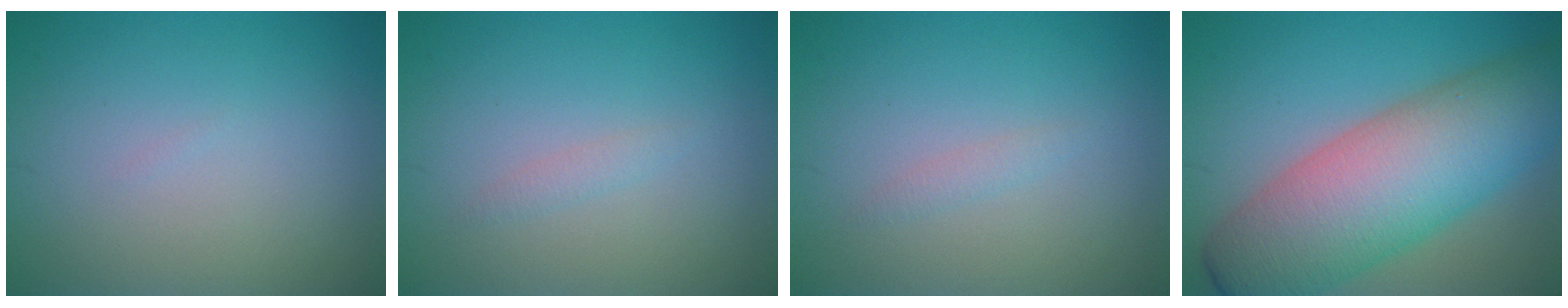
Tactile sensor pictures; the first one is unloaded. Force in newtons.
{"total": 0.8, "press": 0.8, "slide": 0.0}
{"total": 0.8, "press": 0.8, "slide": 0.0}
{"total": 12.0, "press": 12.0, "slide": 0.5}